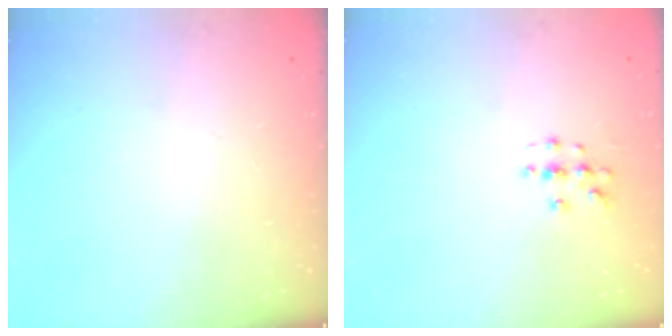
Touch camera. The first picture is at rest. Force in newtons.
{"total": 3.2, "press": 3.2, "slide": 0.2}